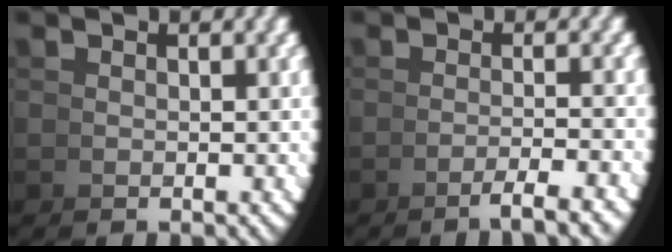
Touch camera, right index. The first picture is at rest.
{"total": 3.2, "force": [-2.2, -0.3, 2.3], "torque": [-0.012, 0.010, -0.043]}